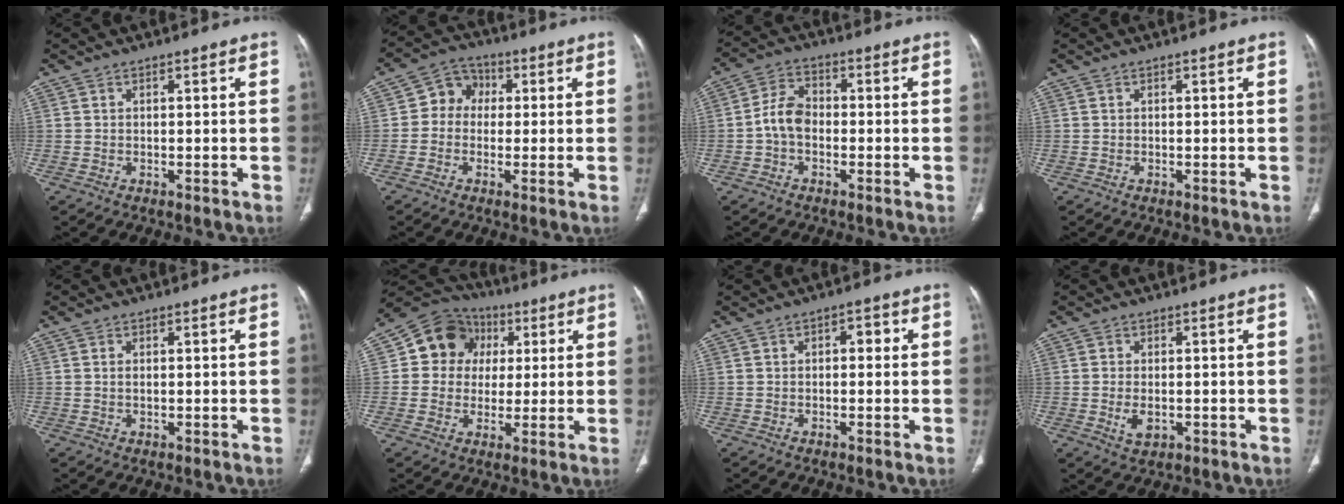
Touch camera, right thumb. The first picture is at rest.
{"total": 6.3, "force": [0.3, 5.5, 3.1], "torque": [-0.025, 0.020, -0.008]}
{"total": 6.1, "force": [-1.3, 4.2, 4.1], "torque": [-0.068, 0.021, -0.035]}
{"total": 0.0}
{"total": 0.7, "force": [0.1, 0.4, 0.6], "torque": [-0.011, 0.000, 0.003]}
{"total": 12.1, "force": [2.6, 10.7, 4.9], "torque": [-0.049, 0.009, 0.034]}
{"total": 2.3, "force": [0.3, 1.4, 1.8], "torque": [-0.009, 0.006, -0.003]}
{"total": 3.8, "force": [-0.7, 2.3, 2.9], "torque": [-0.054, -0.005, -0.007]}